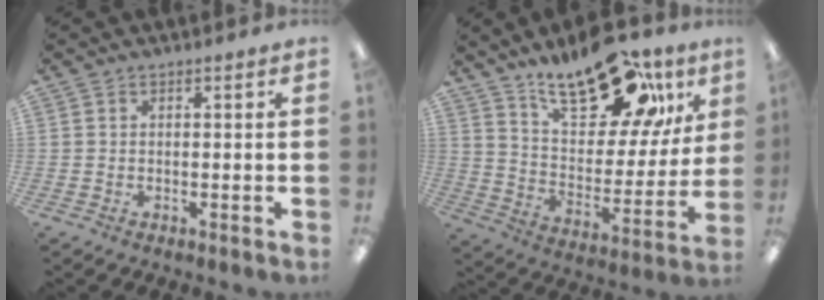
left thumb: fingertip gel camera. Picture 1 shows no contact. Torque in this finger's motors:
{"motor_torque": [1.49, 1.61, 1.62, -1.15, 0.26]}